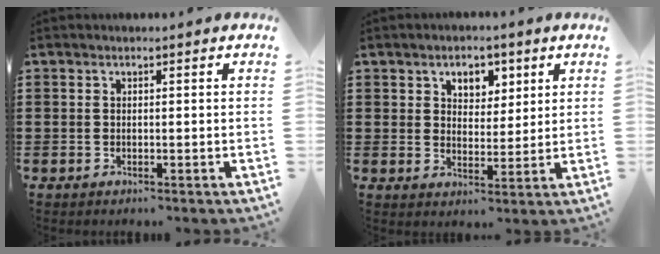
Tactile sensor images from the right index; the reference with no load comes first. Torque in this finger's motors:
{"motor_torque": [0.03, -0.02, 0.09, 0.05]}